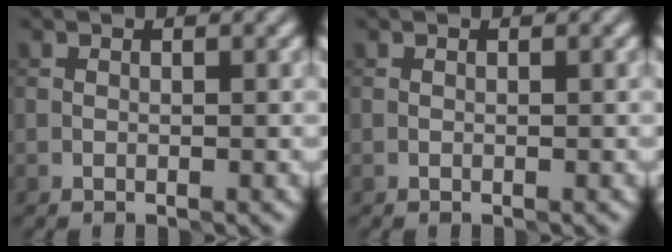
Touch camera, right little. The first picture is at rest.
{"total": 0.0}